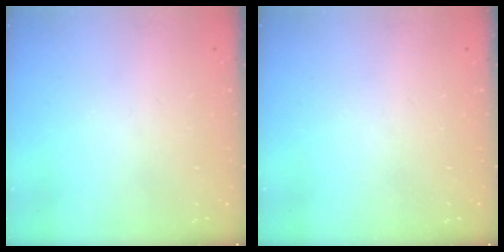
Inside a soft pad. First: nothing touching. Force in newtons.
{"total": 0.0}